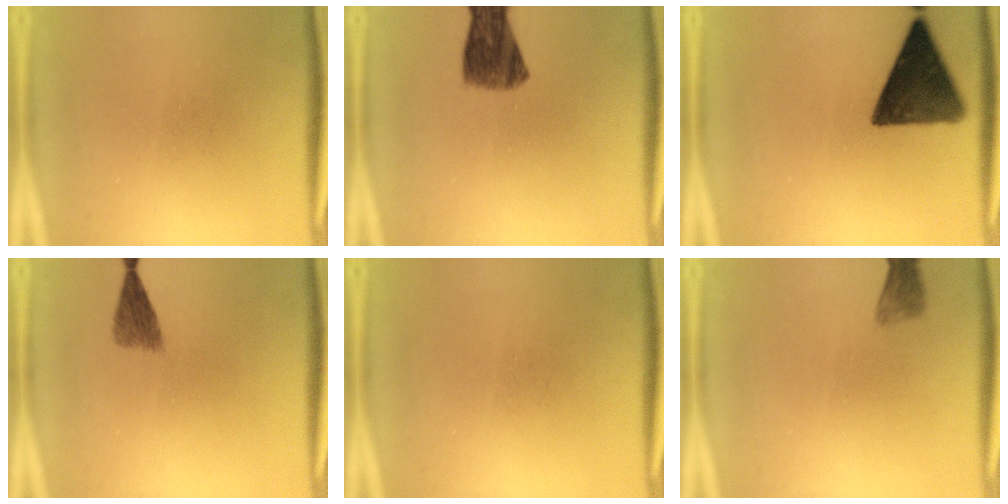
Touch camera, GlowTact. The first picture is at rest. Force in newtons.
{"total": 8.1}
{"total": 12.8}
{"total": 2.9}
{"total": 0.0}
{"total": 2.1}